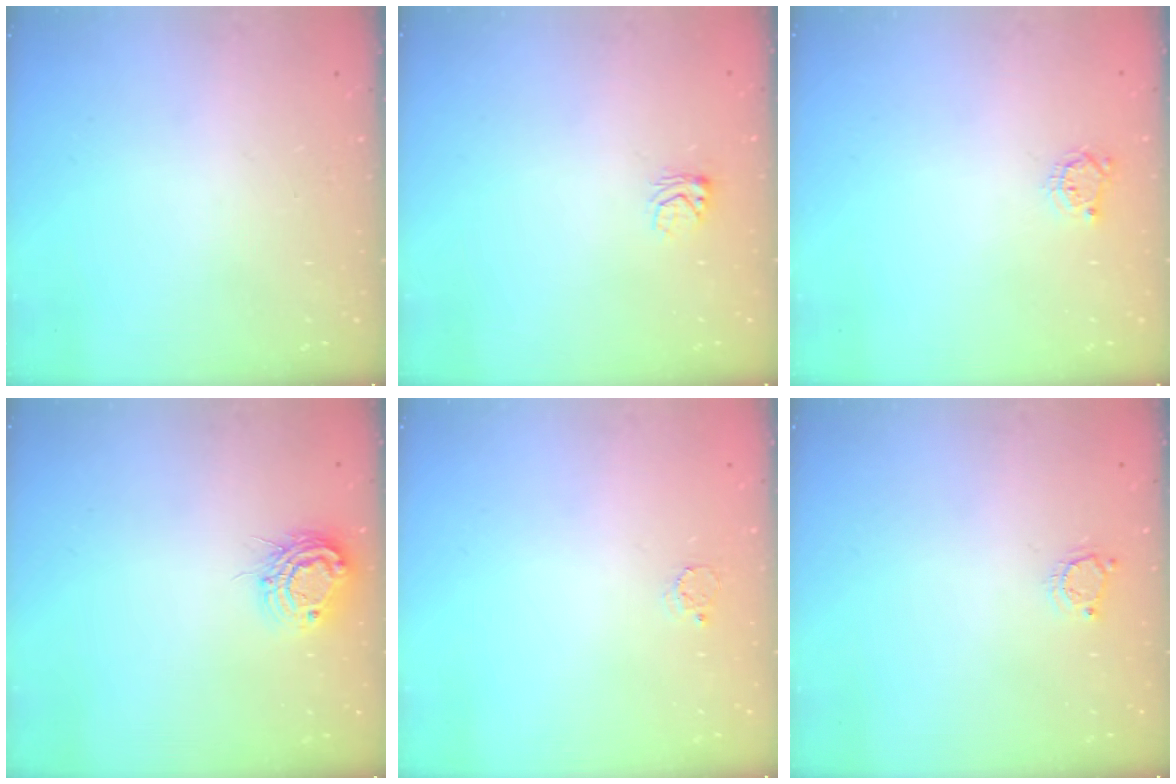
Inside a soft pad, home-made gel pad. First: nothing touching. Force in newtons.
{"total": 3.9, "press": 3.9, "slide": 0.2}
{"total": 3.8, "press": 3.8, "slide": 0.5}
{"total": 9.8, "press": 9.8, "slide": 0.8}
{"total": 2.3, "press": 2.3, "slide": 0.2}
{"total": 4.1, "press": 4.0, "slide": 0.5}